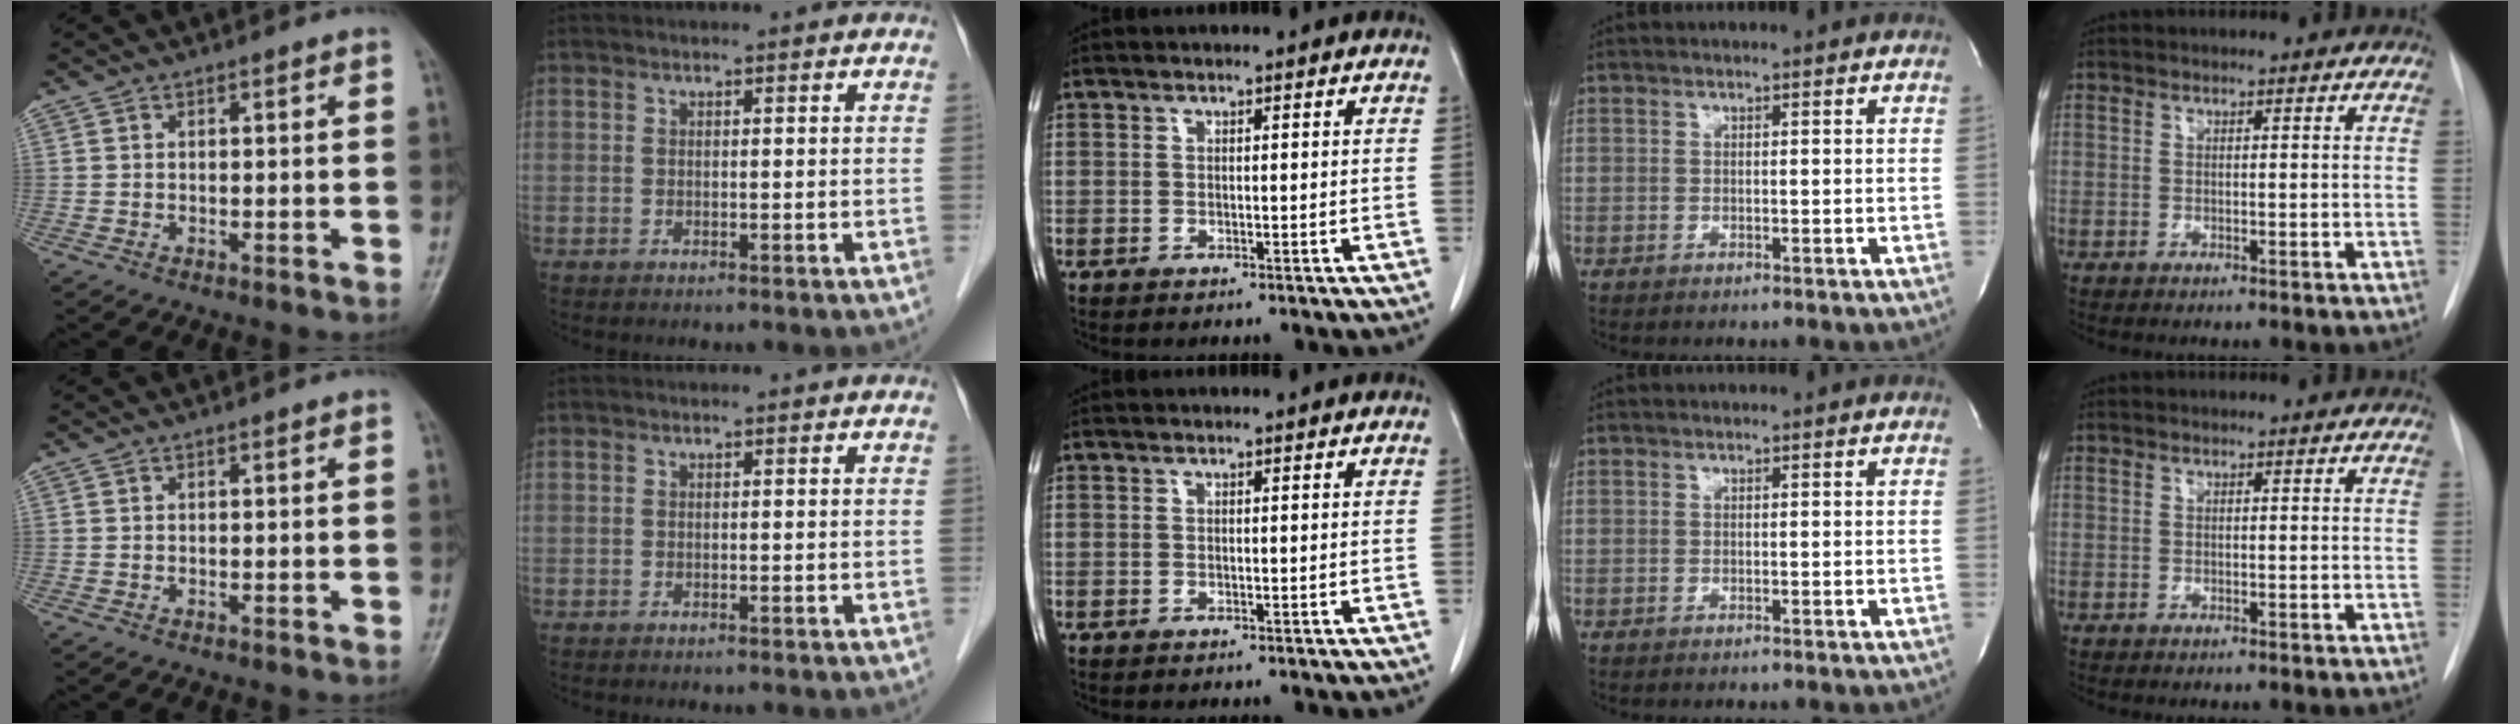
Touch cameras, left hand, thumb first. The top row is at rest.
{}